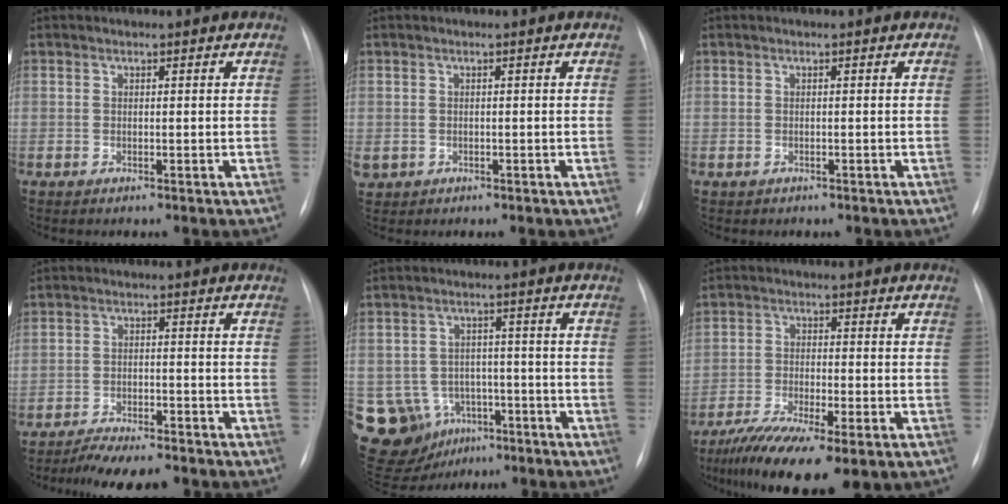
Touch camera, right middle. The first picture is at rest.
{"total": 2.3, "force": [-0.7, 2.1, 0.8], "torque": [-0.018, 0.004, 0.001]}
{"total": 0.5, "force": [-0.3, 0.4, 0.0], "torque": [-0.008, 0.002, -0.003]}
{"total": 8.0, "force": [-7.2, 1.2, 3.3], "torque": [-0.045, -0.011, -0.113]}
{"total": 16.4, "force": [-7.2, 13.8, 5.2], "torque": [-0.136, 0.033, -0.091]}
{"total": 12.5, "force": [-7.9, 2.9, 9.2], "torque": [-0.160, -0.025, -0.129]}